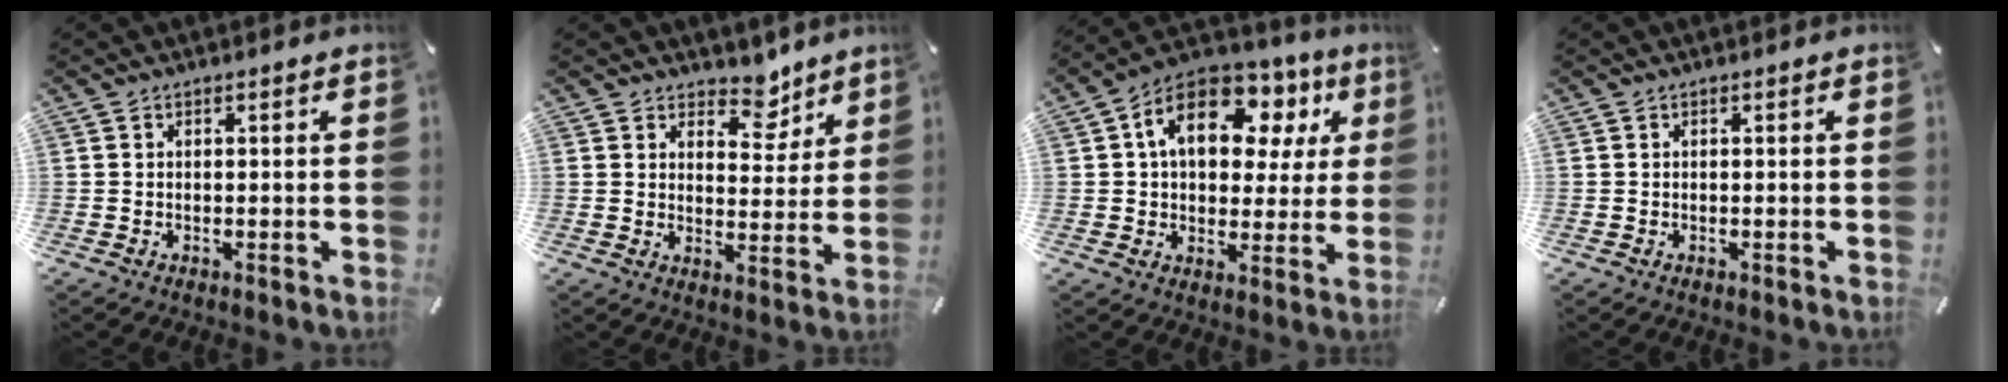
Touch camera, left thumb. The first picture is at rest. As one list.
[{"total": 7.5, "force": [5.6, 4.5, 2.1], "torque": [-0.010, -0.040, 0.093]}, {"total": 17.1, "force": [6.8, 11.0, 11.2], "torque": [-0.185, -0.013, 0.118]}, {"total": 0.0}]